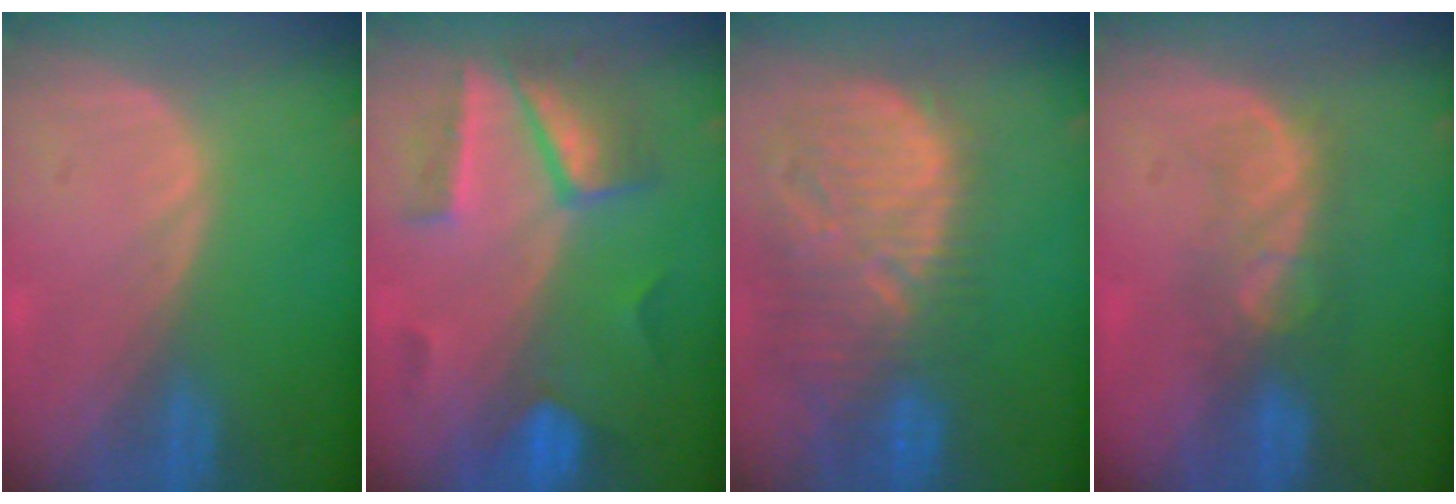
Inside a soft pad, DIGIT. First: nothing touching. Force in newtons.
{"total": 7.4, "press": 7.2, "slide": 1.4}
{"total": 13.1, "press": 11.3, "slide": 6.6}
{"total": 5.2, "press": 5.1, "slide": 1.3}